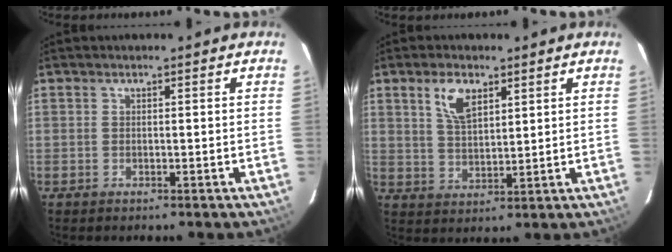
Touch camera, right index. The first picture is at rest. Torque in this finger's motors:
{"motor_torque": [0.42, 0.36, 0.35, 0.09]}